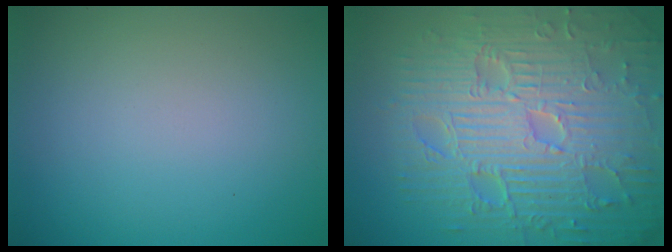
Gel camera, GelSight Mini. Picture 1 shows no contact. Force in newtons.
{"total": 11.7, "press": 7.6, "slide": 8.9}